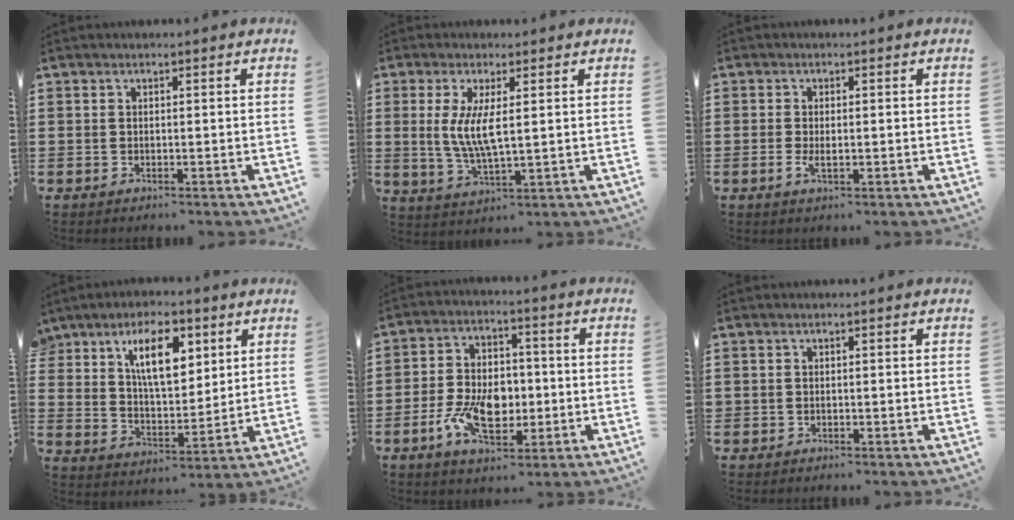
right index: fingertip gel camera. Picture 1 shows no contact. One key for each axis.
{"total": 5.9, "fx": 0.8, "fy": 1.6, "fz": 5.6, "tx": -0.117, "ty": -0.001, "tz": 0.011}
{"total": 1.9, "fx": -0.3, "fy": 0.9, "fz": 1.7, "tx": -0.038, "ty": -0.003, "tz": -0.007}
{"total": 9.9, "fx": 5.3, "fy": 4.9, "fz": 6.8, "tx": -0.129, "ty": 0.008, "tz": 0.091}
{"total": 9.6, "fx": -2.3, "fy": 6.0, "fz": 7.1, "tx": -0.141, "ty": 0.008, "tz": -0.041}
{"total": 0.5, "fx": 0.0, "fy": 0.5, "fz": 0.1, "tx": -0.002, "ty": 0.005, "tz": -0.001}